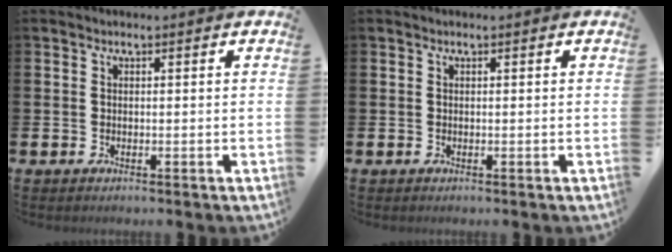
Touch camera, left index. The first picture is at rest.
{"total": 0.0}